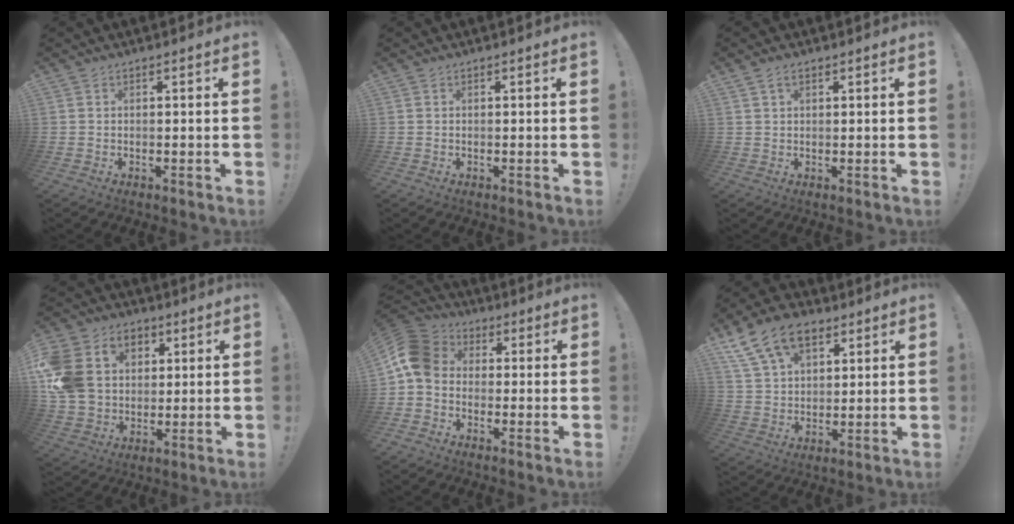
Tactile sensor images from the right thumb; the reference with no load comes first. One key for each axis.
{"total": 0.0}
{"total": 2.5, "fx": 1.5, "fy": 1.0, "fz": 1.7, "tx": -0.026, "ty": -0.003, "tz": 0.026}
{"total": 17.4, "fx": 3.5, "fy": 14.4, "fz": 9.2, "tx": -0.168, "ty": -0.005, "tz": 0.072}
{"total": 10.4, "fx": -0.6, "fy": 8.2, "fz": 6.4, "tx": -0.126, "ty": 0.021, "tz": -0.005}
{"total": 15.0, "fx": 8.1, "fy": 9.4, "fz": 8.3, "tx": -0.136, "ty": -0.034, "tz": 0.156}